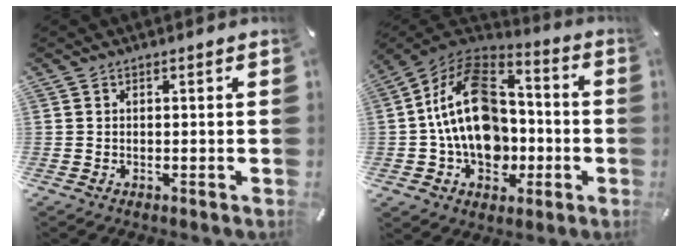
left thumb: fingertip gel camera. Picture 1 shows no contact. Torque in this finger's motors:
{"motor_torque": [1.85, 3.16, 1.48, -0.71, 0.35]}